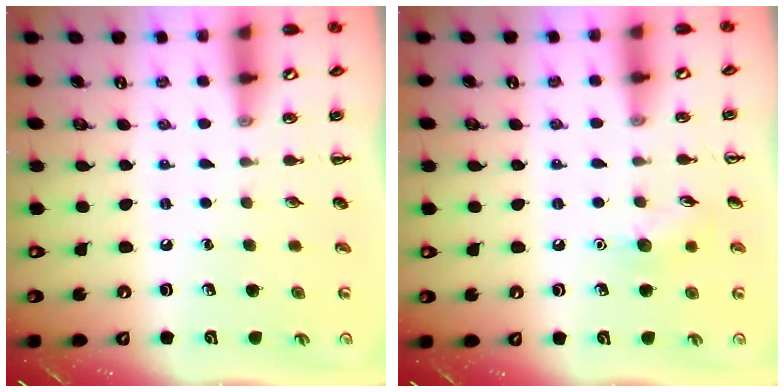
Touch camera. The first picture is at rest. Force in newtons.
{"total": 6.6, "press": 6.4, "slide": 1.5}